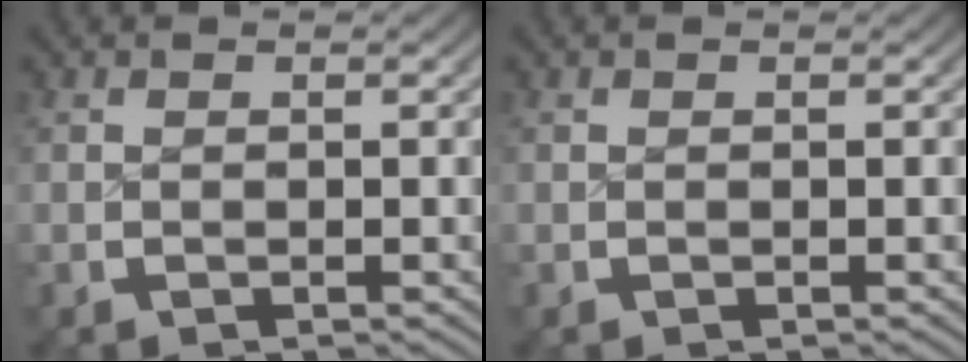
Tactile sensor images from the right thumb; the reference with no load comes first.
{"total": 0.0}